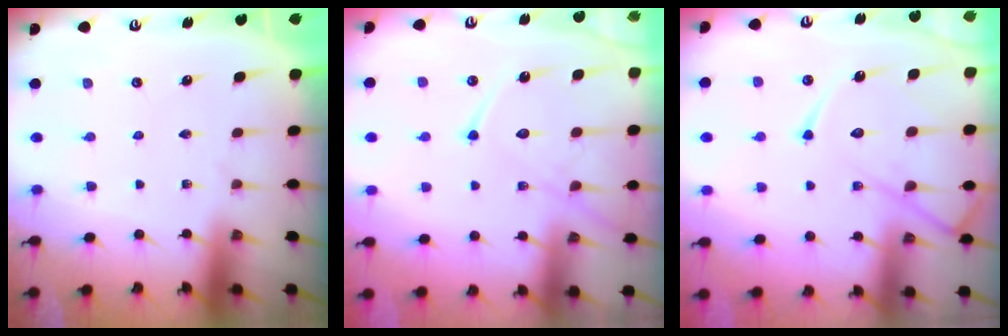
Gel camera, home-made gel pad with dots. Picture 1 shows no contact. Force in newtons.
{"total": 13.1, "press": 13.0, "slide": 1.4}
{"total": 14.6, "press": 14.5, "slide": 1.5}